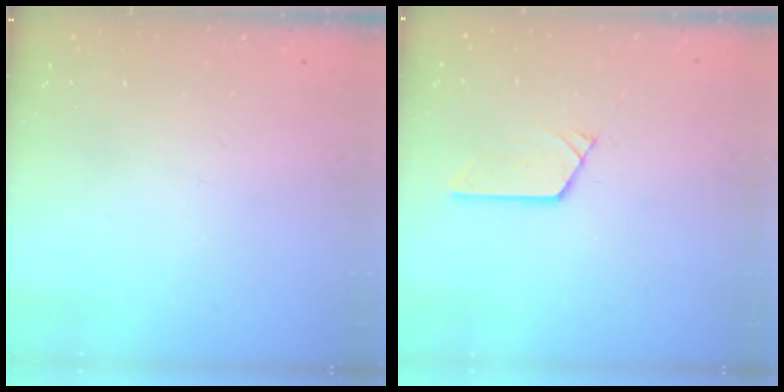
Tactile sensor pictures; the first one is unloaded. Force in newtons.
{"total": 2.9, "press": 2.9, "slide": 0.3}